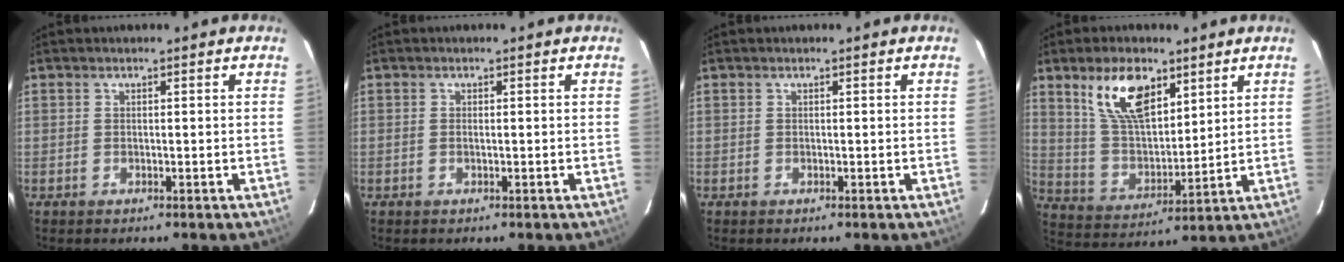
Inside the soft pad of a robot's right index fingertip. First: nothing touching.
{"total": 0.5, "force": [-0.1, 0.0, 0.5], "torque": [-0.011, 0.000, -0.002]}
{"total": 0.0}
{"total": 13.0, "force": [7.4, 6.1, 8.8], "torque": [-0.162, 0.011, 0.150]}